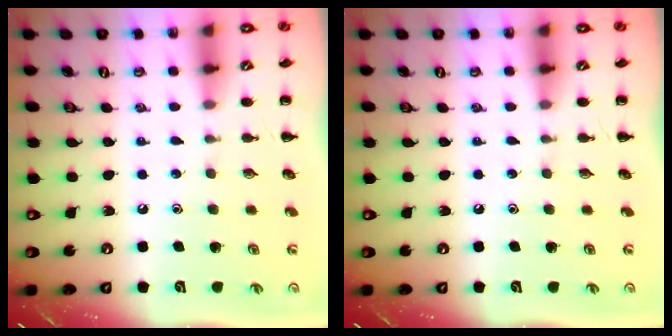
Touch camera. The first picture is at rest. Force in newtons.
{"total": 0.0}